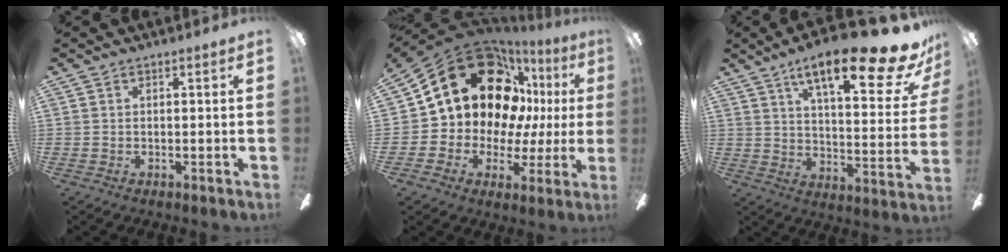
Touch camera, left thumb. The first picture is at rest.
{"total": 25.6, "force": [11.3, 17.7, 14.7], "torque": [-0.254, -0.057, 0.231]}
{"total": 22.3, "force": [14.3, 6.1, 16.0], "torque": [-0.234, -0.087, 0.222]}